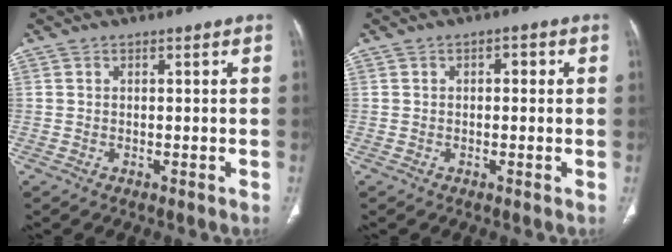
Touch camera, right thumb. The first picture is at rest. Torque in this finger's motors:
{"motor_torque": [-0.24, 0.06, -0.12, 0.14, 0.01]}